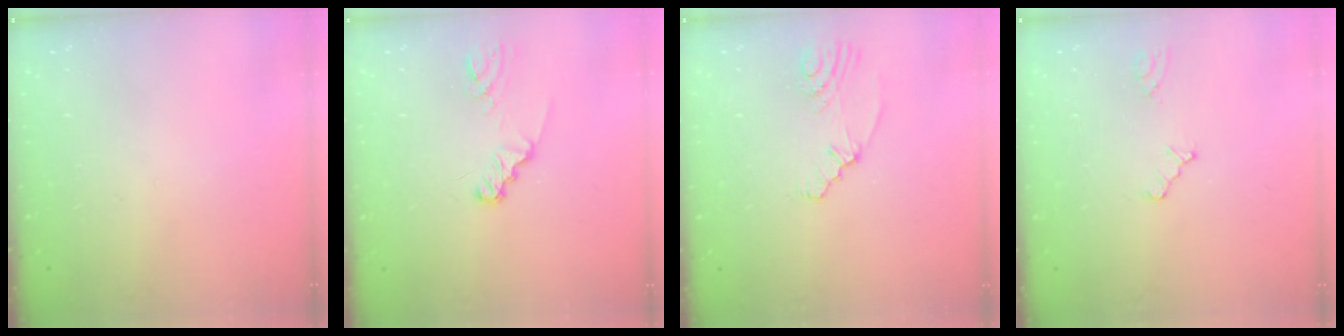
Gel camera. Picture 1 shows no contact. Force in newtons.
{"total": 2.1, "press": 2.1, "slide": 0.3}
{"total": 2.5, "press": 2.2, "slide": 1.2}
{"total": 2.0, "press": 2.0, "slide": 0.3}